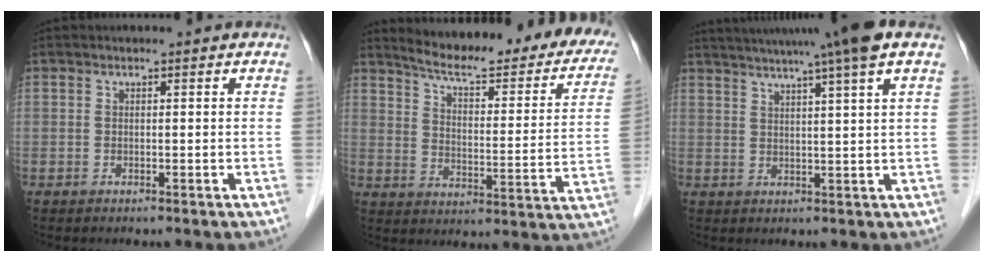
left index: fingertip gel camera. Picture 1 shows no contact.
{"total": 24.4, "force": [21.1, 4.3, 11.5], "torque": [-0.152, -0.054, 0.260]}
{"total": 13.4, "force": [10.4, -1.8, 8.2], "torque": [-0.137, 0.011, 0.137]}